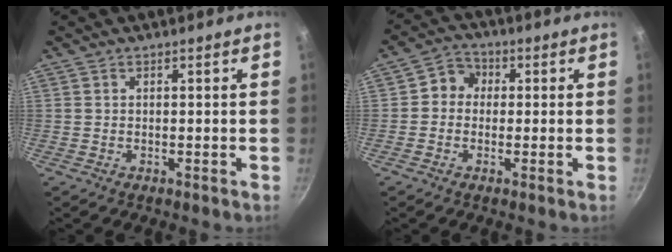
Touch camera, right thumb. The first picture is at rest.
{"total": 4.8, "force": [0.2, 4.4, 2.0], "torque": [-0.002, 0.009, -0.012]}